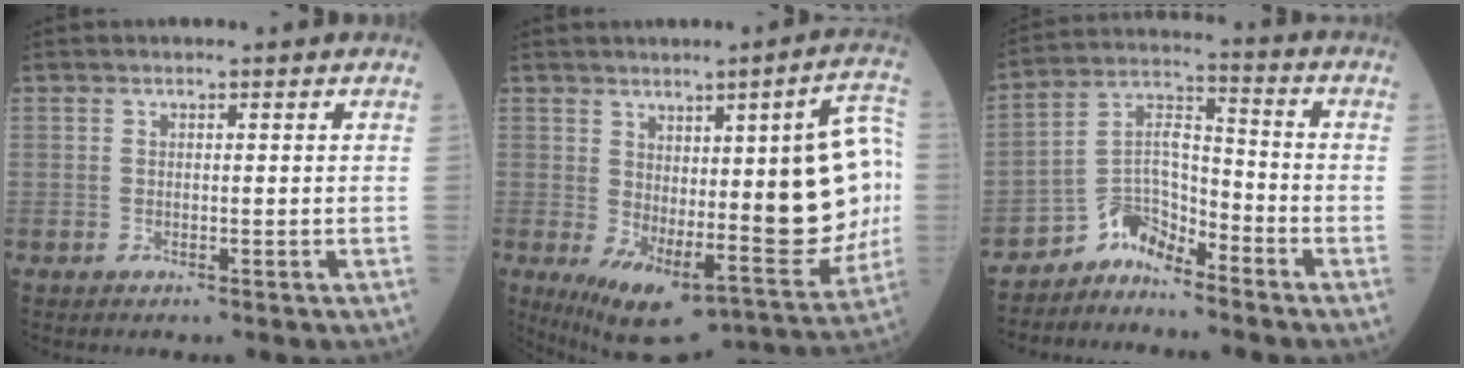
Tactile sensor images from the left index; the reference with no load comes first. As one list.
[{"total": 21.4, "force": [-0.2, 5.4, 20.8], "torque": [-0.265, 0.019, 0.018]}, {"total": 6.1, "force": [-5.7, 1.6, 1.4], "torque": [-0.023, 0.028, -0.111]}]